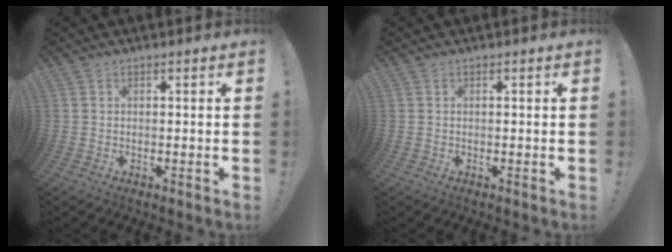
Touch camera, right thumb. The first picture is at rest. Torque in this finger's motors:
{"motor_torque": [-0.10, 0.10, 0.00, 0.00, 0.00]}